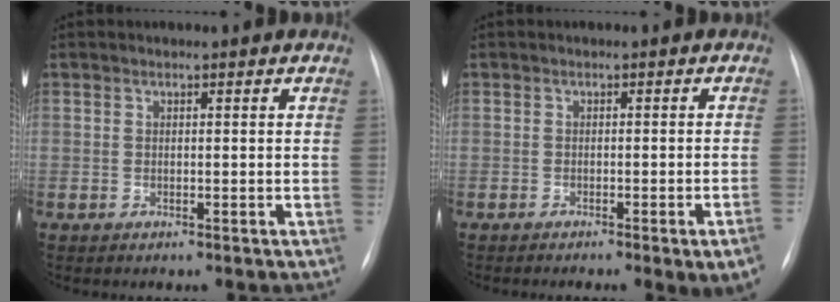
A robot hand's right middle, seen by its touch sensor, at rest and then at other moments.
{"total": 5.7, "force": [-3.4, -0.1, 4.6], "torque": [-0.046, -0.007, -0.044]}